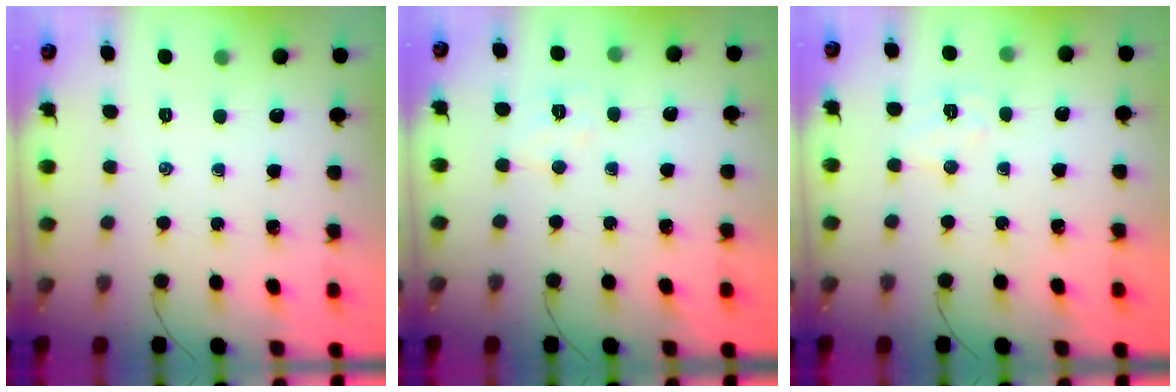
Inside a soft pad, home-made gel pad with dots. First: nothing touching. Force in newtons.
{"total": 5.9, "press": 5.8, "slide": 1.1}
{"total": 5.1, "press": 5.0, "slide": 1.0}